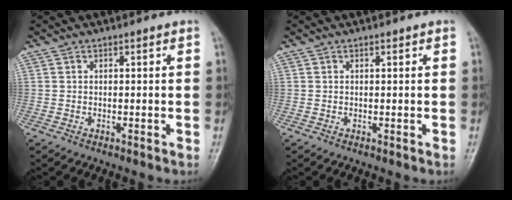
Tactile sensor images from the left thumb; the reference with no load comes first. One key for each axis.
{"total": 0.0}